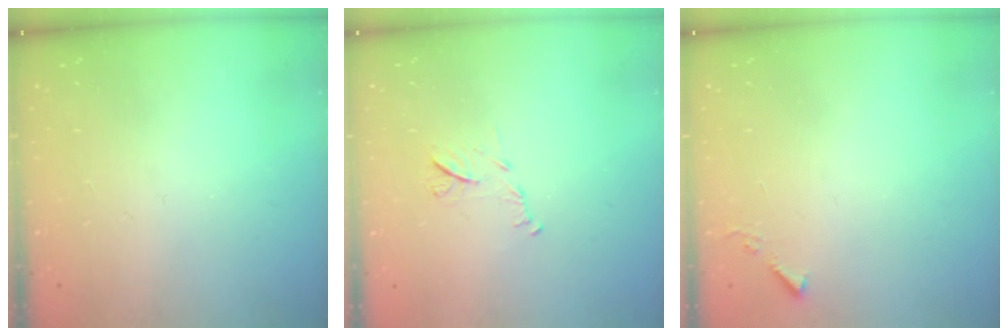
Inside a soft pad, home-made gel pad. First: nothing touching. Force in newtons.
{"total": 7.5, "press": 7.4, "slide": 0.3}
{"total": 3.2, "press": 3.2, "slide": 0.5}